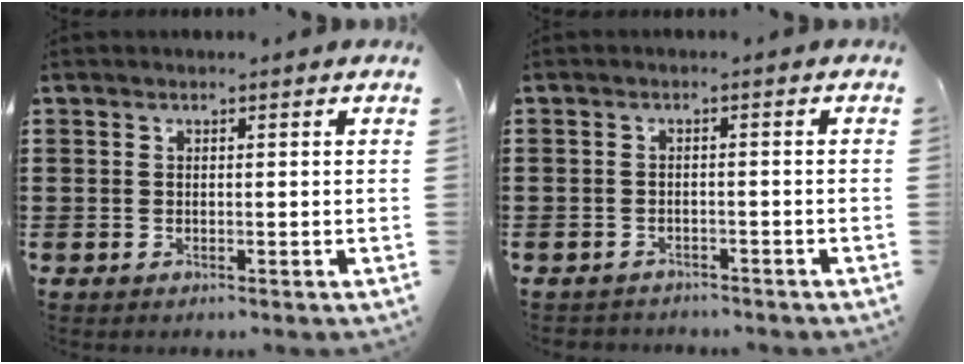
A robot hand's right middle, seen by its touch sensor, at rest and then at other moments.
{"total": 1.6, "force": [-1.6, 0.2, -0.1], "torque": [-0.005, -0.002, -0.035]}